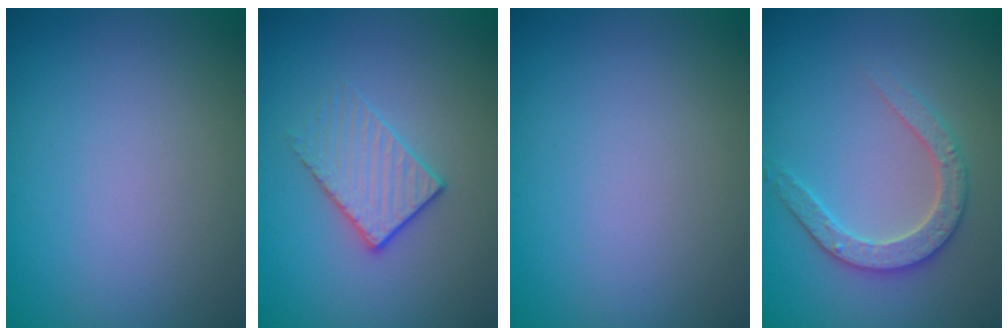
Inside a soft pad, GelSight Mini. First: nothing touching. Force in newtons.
{"total": 2.2, "press": 1.9, "slide": 1.2}
{"total": 0.0}
{"total": 2.9, "press": 2.9, "slide": 0.5}